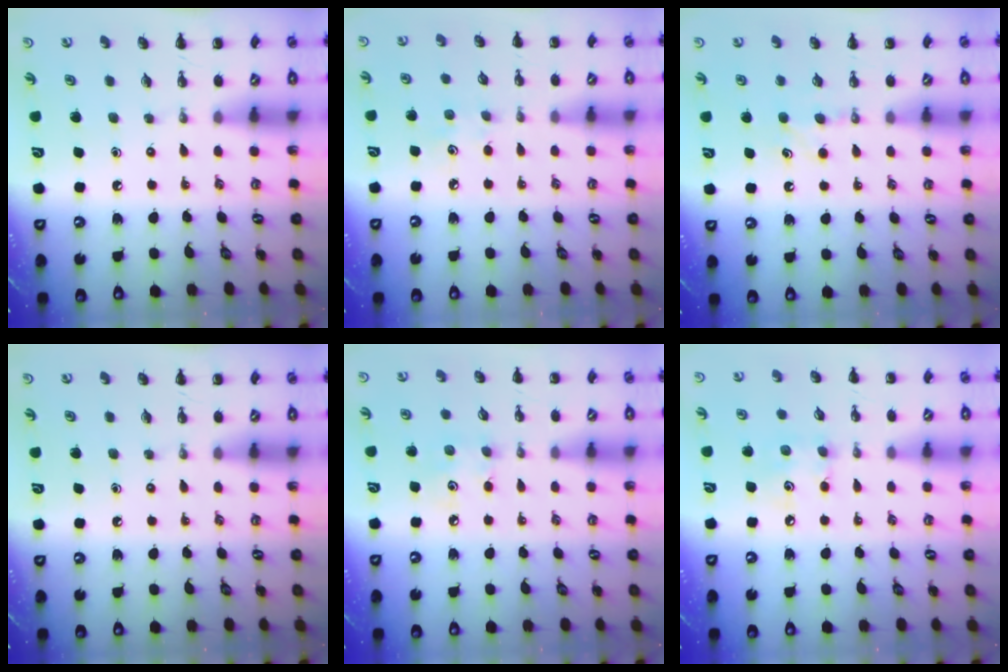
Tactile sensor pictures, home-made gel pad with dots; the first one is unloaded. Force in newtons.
{"total": 3.0, "press": 2.9, "slide": 0.8}
{"total": 4.6, "press": 4.4, "slide": 1.2}
{"total": 0.0}
{"total": 4.5, "press": 4.4, "slide": 0.9}
{"total": 5.1, "press": 5.0, "slide": 0.8}